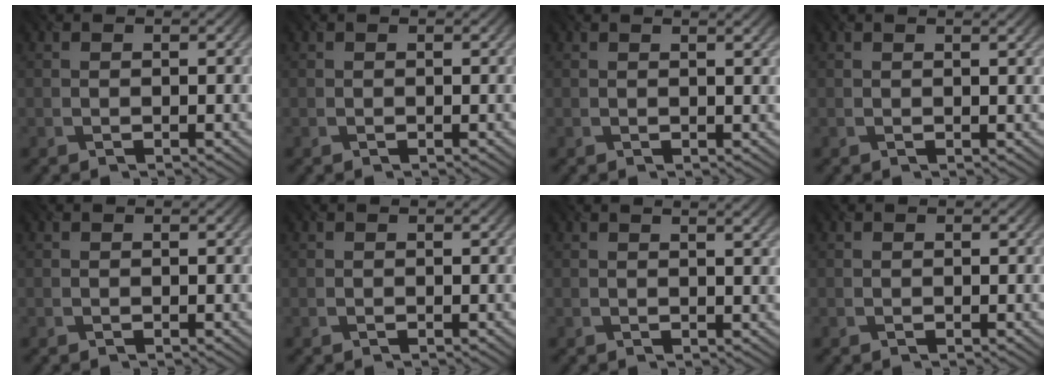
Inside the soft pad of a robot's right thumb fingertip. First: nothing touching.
{"total": 0.0}
{"total": 1.4, "force": [0.9, 0.2, 1.1], "torque": [-0.018, 0.000, 0.010]}
{"total": 1.1, "force": [0.7, 0.1, 0.8], "torque": [-0.013, 0.001, 0.009]}
{"total": 0.0}
{"total": 0.0}
{"total": 2.4, "force": [1.4, 0.5, 1.8], "torque": [-0.025, 0.001, 0.014]}
{"total": 0.0}